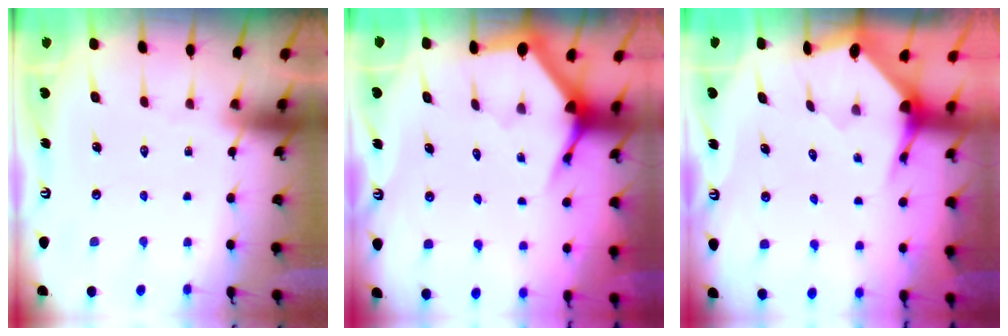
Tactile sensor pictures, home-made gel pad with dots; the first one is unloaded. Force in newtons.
{"total": 3.7, "press": 3.7, "slide": 0.5}
{"total": 3.6, "press": 3.6, "slide": 0.5}